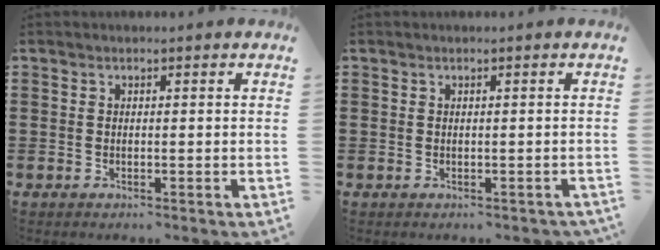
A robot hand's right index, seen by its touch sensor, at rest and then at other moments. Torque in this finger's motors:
{"motor_torque": [-0.61, 0.58, -0.73, -0.21]}